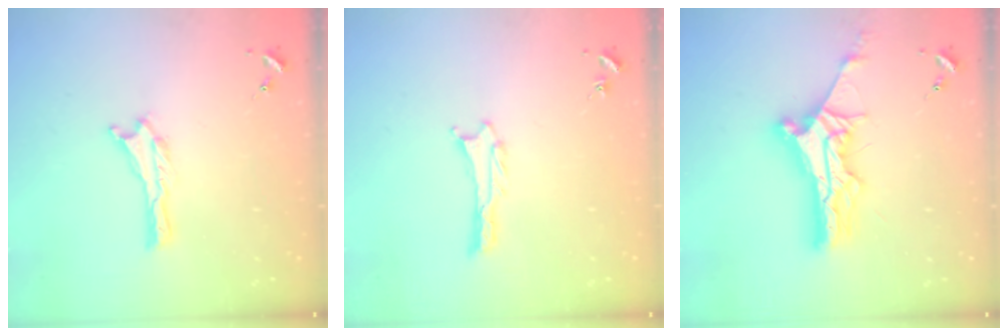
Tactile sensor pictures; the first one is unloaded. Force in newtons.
{"total": 1.1, "press": 1.1, "slide": 0.1}
{"total": 11.3, "press": 11.2, "slide": 1.1}